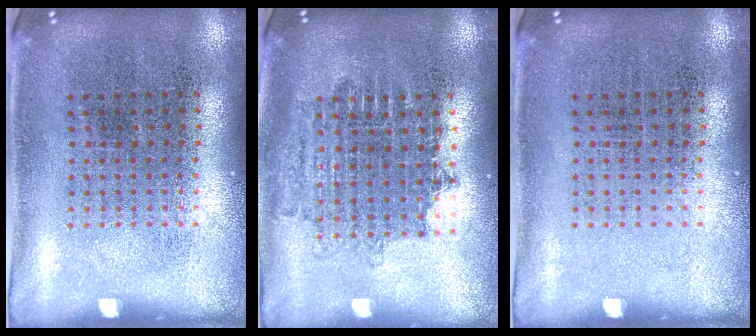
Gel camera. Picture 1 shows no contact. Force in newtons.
{"total": 1.8, "press": 1.5, "slide": 1.0}
{"total": 0.0}